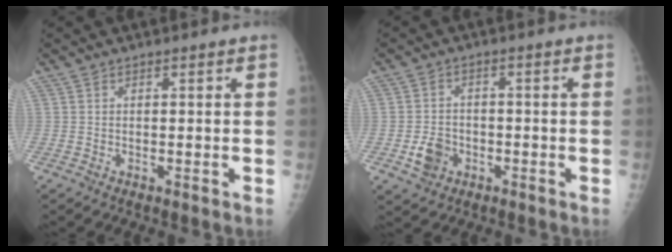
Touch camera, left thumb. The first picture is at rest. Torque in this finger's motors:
{"motor_torque": [-0.18, 0.20, 0.08, 0.00, 0.00]}